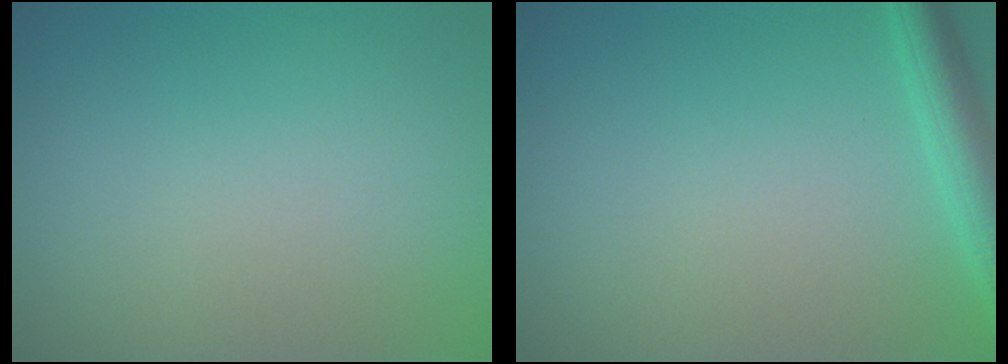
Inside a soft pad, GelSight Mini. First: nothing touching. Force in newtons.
{"total": 3.5, "press": 3.5, "slide": 0.2}